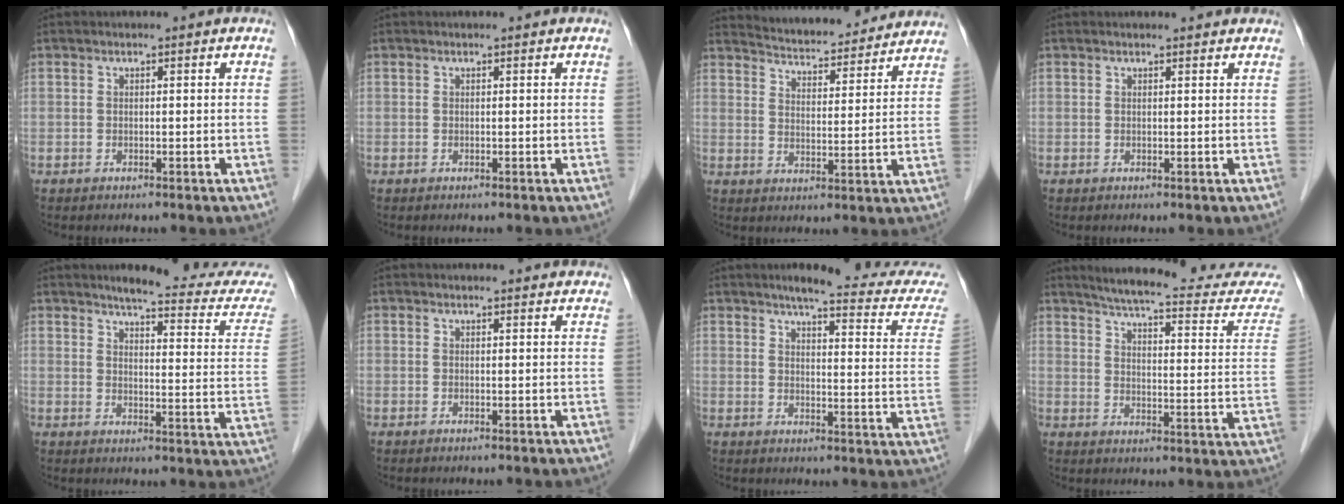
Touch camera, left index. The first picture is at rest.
{"total": 0.0}
{"total": 16.0, "force": [15.2, 2.6, 4.0], "torque": [-0.053, 0.004, 0.201]}
{"total": 2.6, "force": [2.5, 0.4, 0.3], "torque": [-0.013, 0.011, 0.024]}
{"total": 16.3, "force": [15.4, 0.6, 5.2], "torque": [-0.054, -0.074, 0.165]}
{"total": 5.8, "force": [5.6, 1.1, 1.1], "torque": [-0.005, 0.011, 0.047]}
{"total": 16.6, "force": [15.2, 0.9, 6.5], "torque": [-0.069, -0.055, 0.164]}
{"total": 23.0, "force": [21.7, 1.1, 7.7], "torque": [-0.102, -0.085, 0.262]}